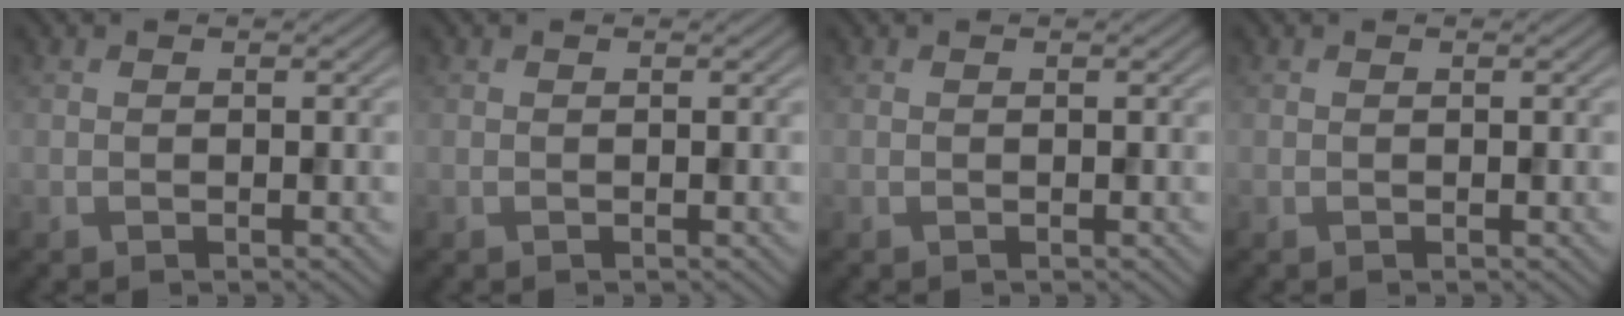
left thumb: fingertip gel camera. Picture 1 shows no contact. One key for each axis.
{"total": 0.0}
{"total": 0.0}
{"total": 0.0}